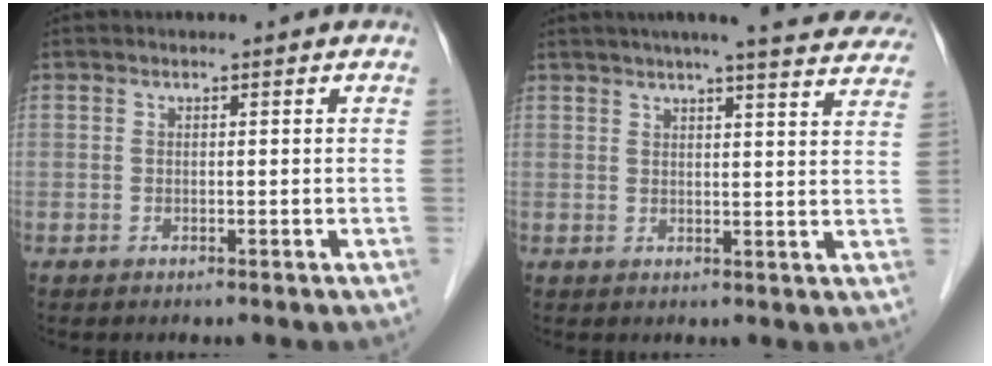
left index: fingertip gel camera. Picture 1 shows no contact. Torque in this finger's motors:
{"motor_torque": [-0.74, -1.33, 0.01, 0.08]}